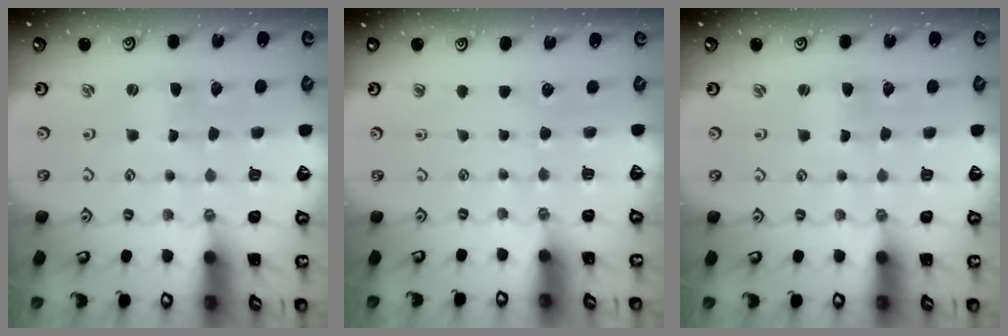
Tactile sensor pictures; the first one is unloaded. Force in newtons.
{"total": 0.0}
{"total": 0.9, "press": 0.8, "slide": 0.1}